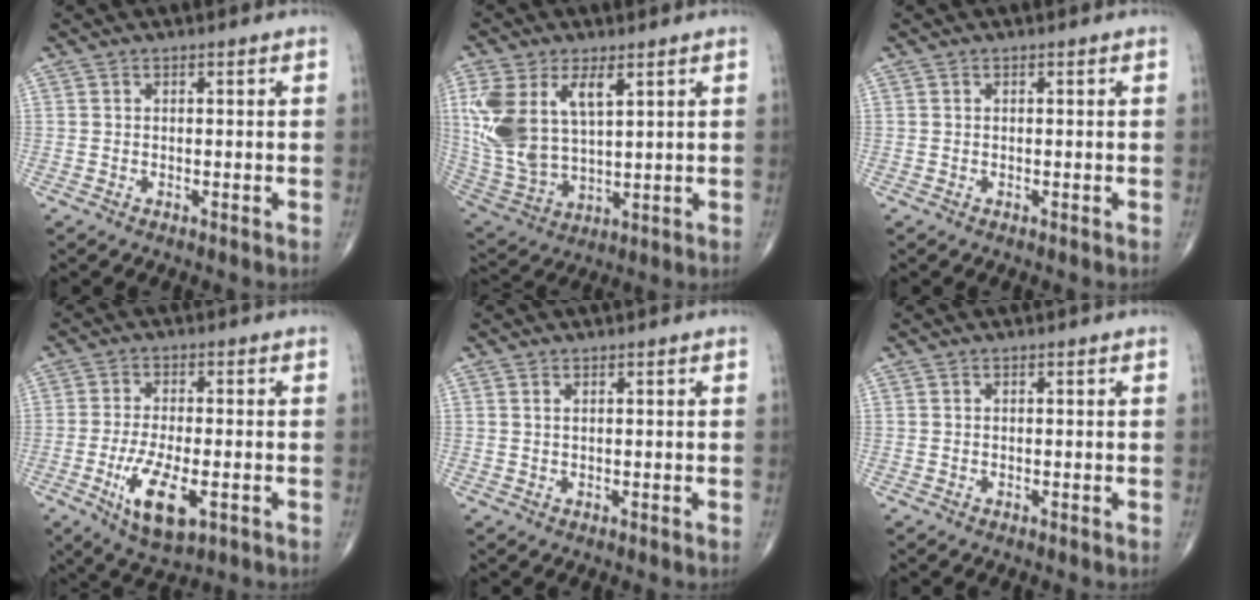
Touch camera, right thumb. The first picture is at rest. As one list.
[{"total": 15.8, "force": [5.3, 8.4, 12.3], "torque": [-0.250, -0.012, 0.118]}, {"total": 0.0}, {"total": 10.1, "force": [-3.5, 3.8, 8.6], "torque": [-0.162, -0.007, -0.055]}, {"total": 0.6, "force": [0.4, 0.1, 0.4], "torque": [-0.009, 0.003, 0.007]}, {"total": 0.0}]